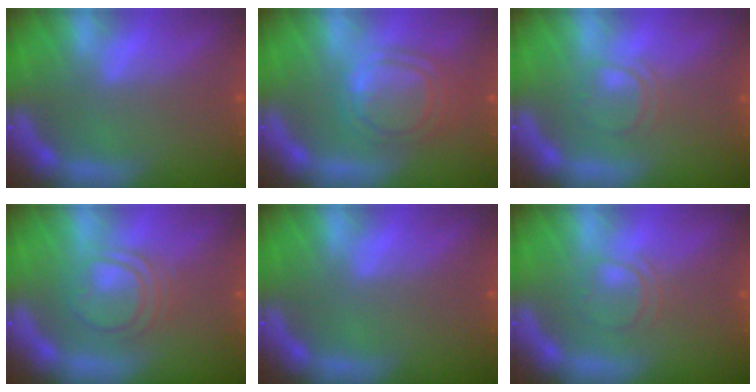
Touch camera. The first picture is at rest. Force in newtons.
{"total": 6.5}
{"total": 2.4}
{"total": 5.0}
{"total": 0.0}
{"total": 2.4}